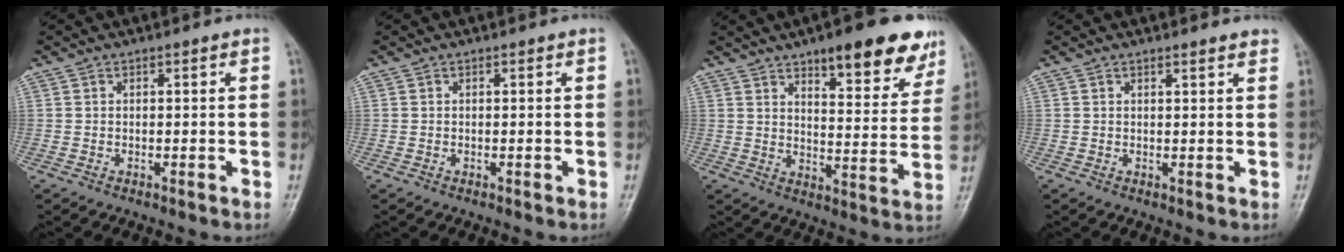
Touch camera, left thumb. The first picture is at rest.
{"total": 0.0}
{"total": 16.0, "force": [10.6, 5.1, 10.8], "torque": [-0.096, -0.055, 0.145]}
{"total": 2.0, "force": [1.8, 0.2, 0.9], "torque": [-0.006, -0.006, 0.020]}